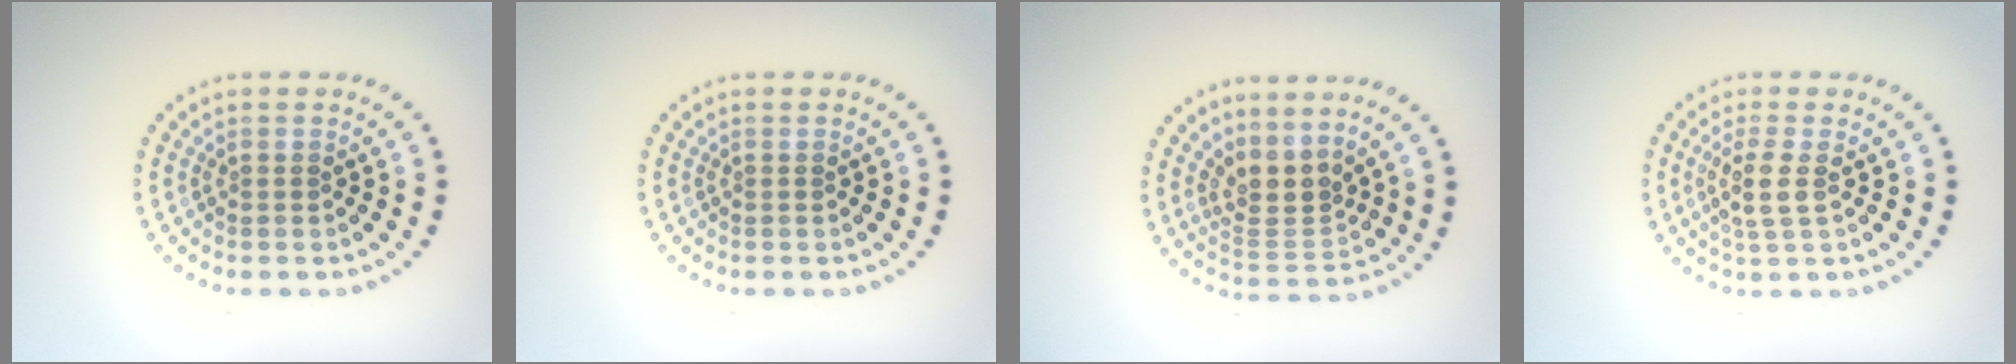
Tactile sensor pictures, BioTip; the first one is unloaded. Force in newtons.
{"total": 0.0}
{"total": 3.0, "press": 2.1, "slide": 2.1}
{"total": 2.4, "press": 2.0, "slide": 1.3}